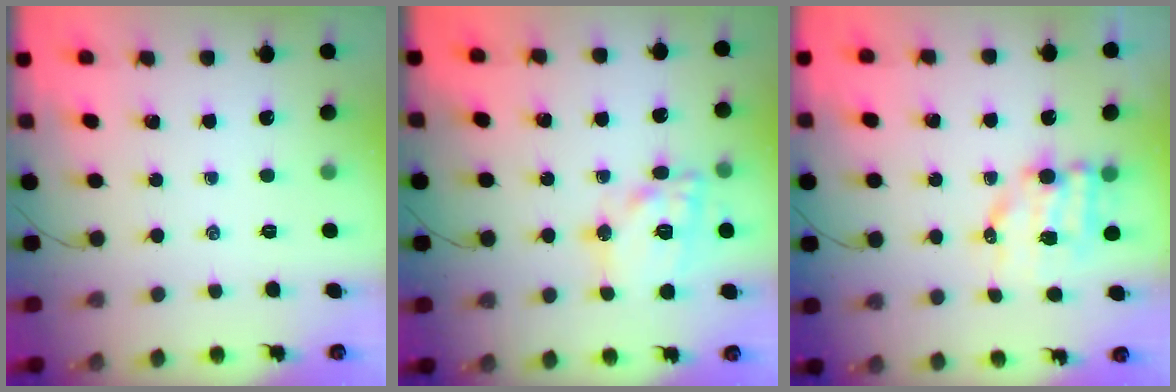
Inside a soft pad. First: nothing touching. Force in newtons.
{"total": 15.3, "press": 15.2, "slide": 1.8}
{"total": 8.5, "press": 8.4, "slide": 1.2}